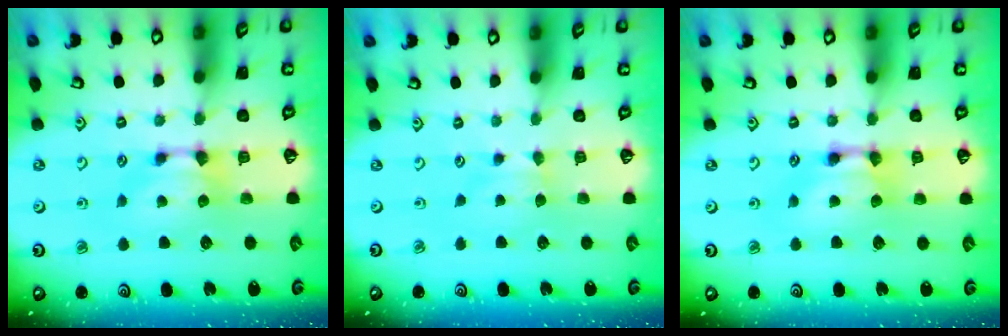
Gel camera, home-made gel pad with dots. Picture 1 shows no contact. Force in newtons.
{"total": 2.1, "press": 2.1, "slide": 0.5}
{"total": 1.9, "press": 1.9, "slide": 0.1}